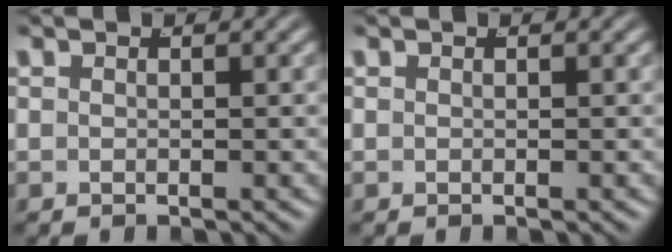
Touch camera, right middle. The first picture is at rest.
{"total": 0.0}